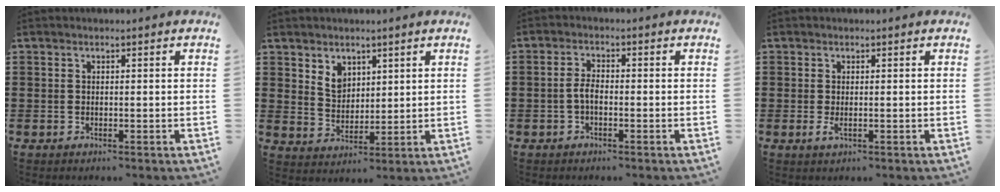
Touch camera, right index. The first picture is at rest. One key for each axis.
{"total": 4.2, "fx": 2.7, "fy": 3.0, "fz": 1.4, "tx": -0.039, "ty": 0.008, "tz": 0.051}
{"total": 2.6, "fx": -0.8, "fy": 1.0, "fz": 2.2, "tx": -0.058, "ty": -0.003, "tz": -0.019}
{"total": 1.2, "fx": -0.1, "fy": 0.3, "fz": 1.1, "tx": -0.028, "ty": -0.005, "tz": -0.005}